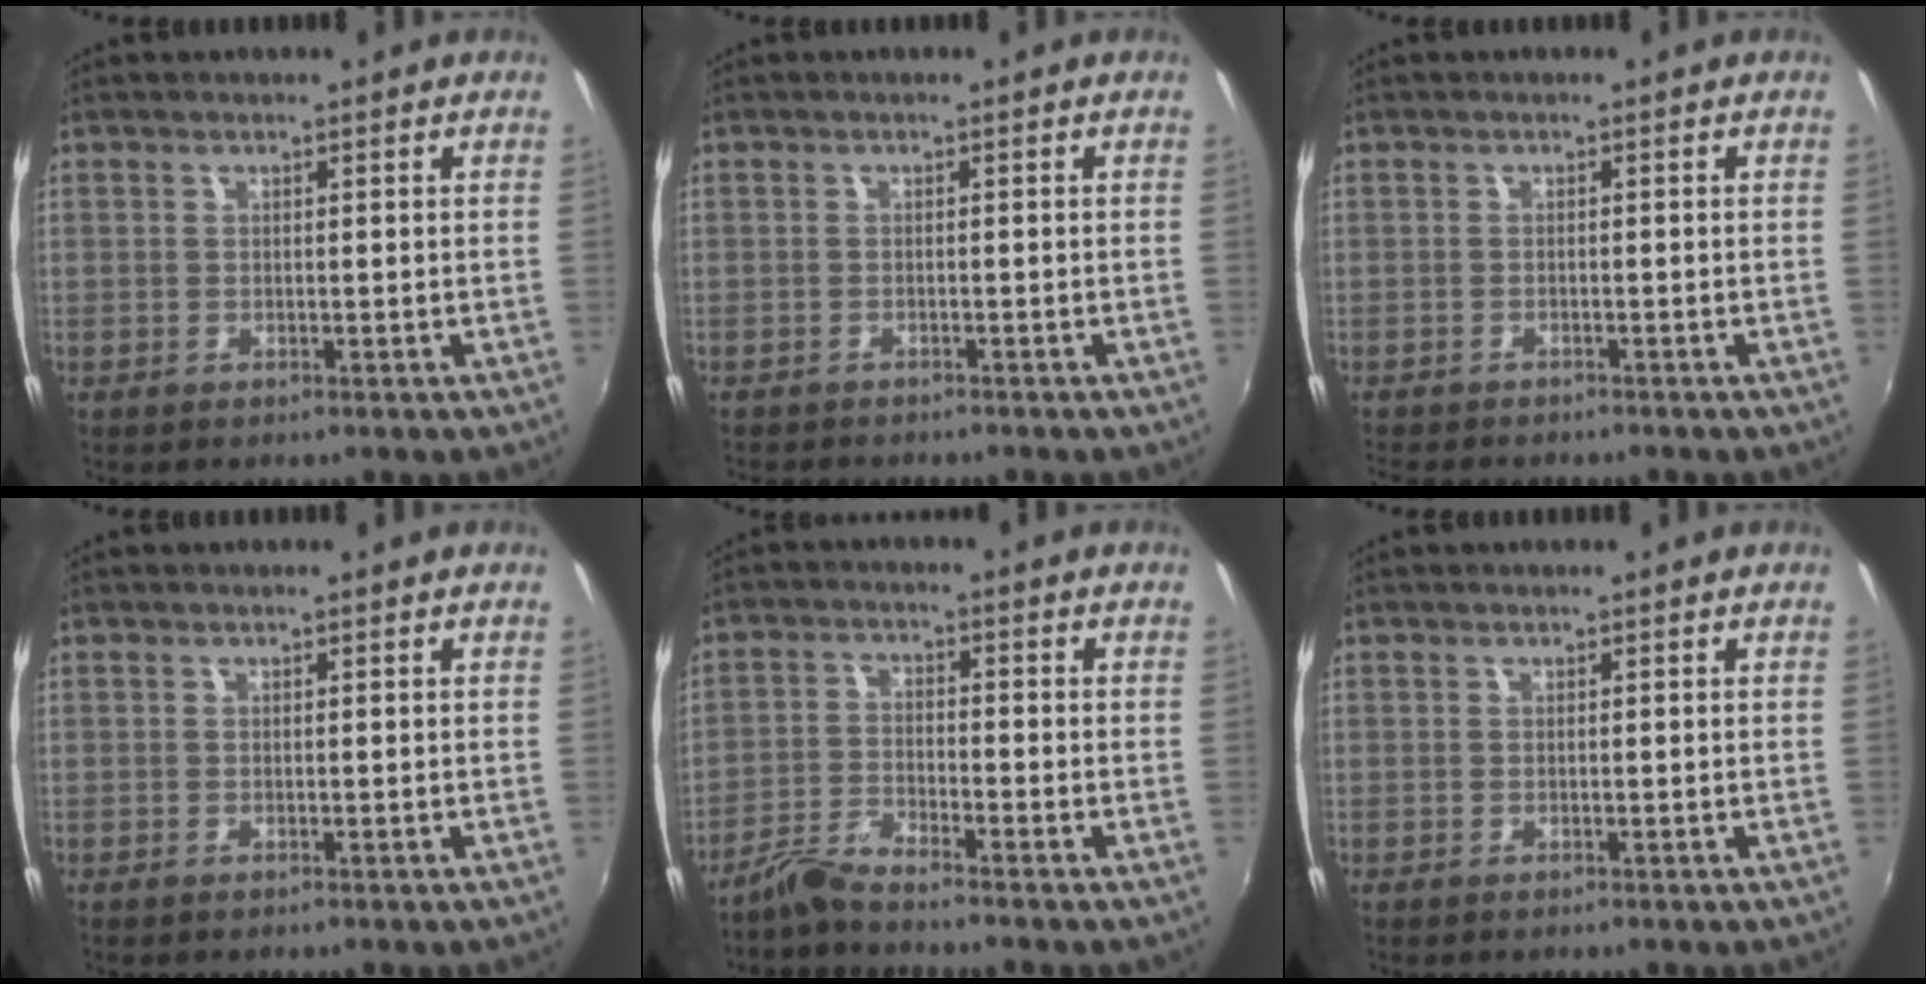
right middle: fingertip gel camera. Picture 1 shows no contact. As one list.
[{"total": 2.8, "force": [-2.7, 0.6, 0.6], "torque": [-0.022, -0.016, -0.045]}, {"total": 4.6, "force": [-4.2, 1.0, 1.3], "torque": [-0.040, -0.021, -0.070]}, {"total": 0.0}, {"total": 4.3, "force": [-4.1, 0.0, 1.4], "torque": [-0.040, 0.000, -0.086]}, {"total": 0.0}]